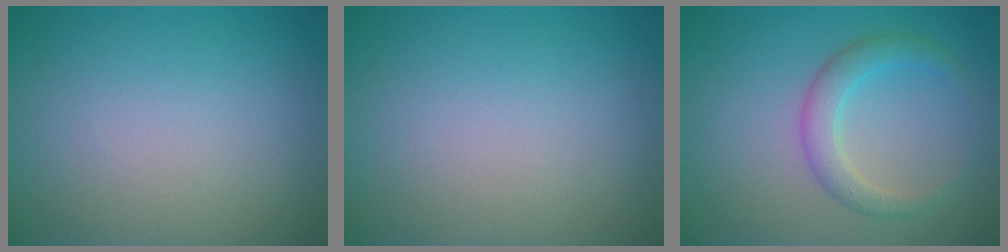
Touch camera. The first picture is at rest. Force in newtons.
{"total": 0.0}
{"total": 2.8, "press": 2.8, "slide": 0.1}